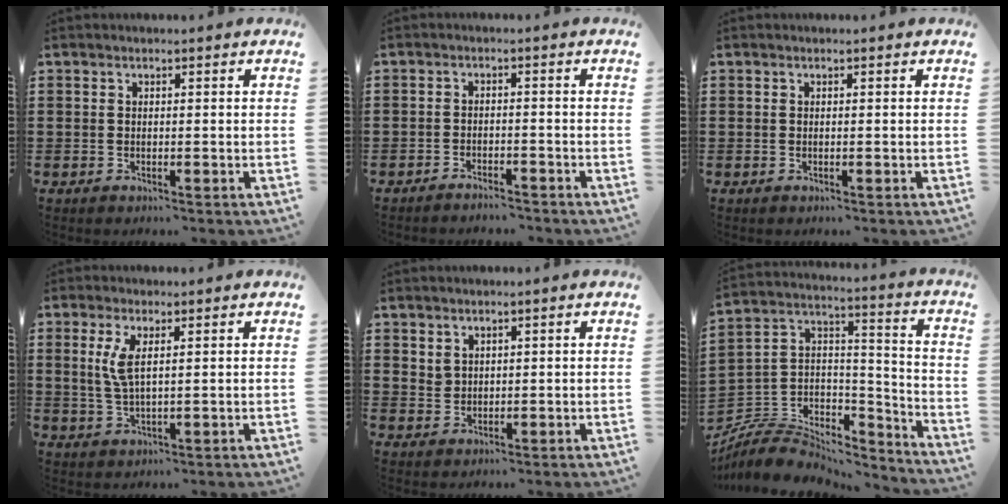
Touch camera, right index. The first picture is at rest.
{"total": 2.3, "force": [-2.3, 0.0, -0.1], "torque": [-0.005, 0.001, -0.049]}
{"total": 0.0}
{"total": 4.1, "force": [1.4, 1.4, 3.6], "torque": [-0.084, 0.003, 0.021]}
{"total": 2.1, "force": [1.7, 1.2, 0.2], "torque": [-0.008, 0.003, 0.033]}
{"total": 6.7, "force": [-5.3, 3.9, 1.5], "torque": [-0.047, -0.001, -0.105]}